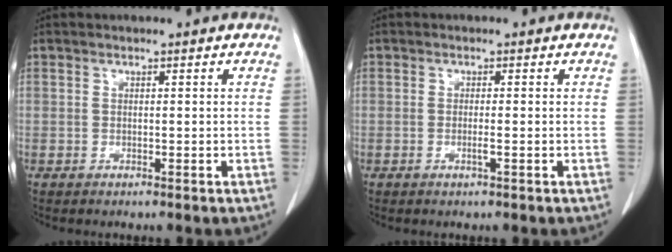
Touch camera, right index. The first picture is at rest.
{"total": 0.7, "force": [-0.2, 0.0, 0.7], "torque": [-0.014, -0.001, -0.003]}